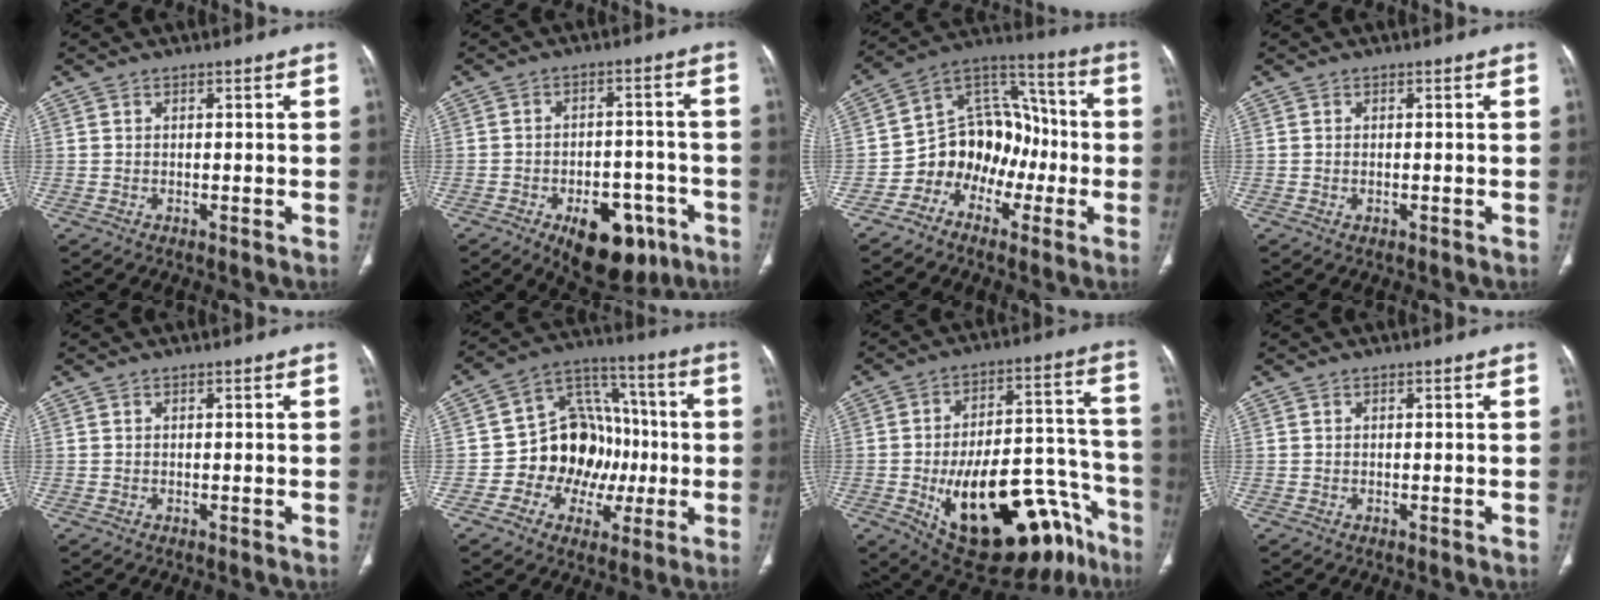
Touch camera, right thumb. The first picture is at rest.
{"total": 13.9, "force": [-7.2, 7.7, 9.1], "torque": [-0.092, 0.036, -0.091]}
{"total": 13.6, "force": [-4.8, 10.7, 6.8], "torque": [-0.056, 0.086, -0.094]}
{"total": 0.6, "force": [-0.2, 0.4, 0.5], "torque": [-0.013, 0.003, 0.000]}
{"total": 0.0}
{"total": 16.4, "force": [-1.8, 13.1, 9.7], "torque": [-0.092, 0.039, -0.027]}
{"total": 29.3, "force": [-13.8, 13.3, 22.1], "torque": [-0.259, 0.074, -0.188]}
{"total": 0.0}